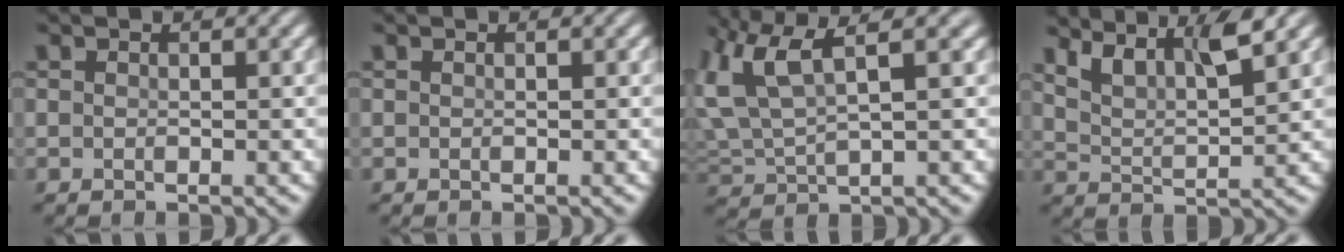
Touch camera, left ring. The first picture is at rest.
{"total": 0.0}
{"total": 7.4, "force": [4.1, 2.3, 5.8], "torque": [-0.138, 0.018, 0.078]}
{"total": 4.6, "force": [3.4, 1.2, 2.9], "torque": [-0.054, 0.004, 0.061]}